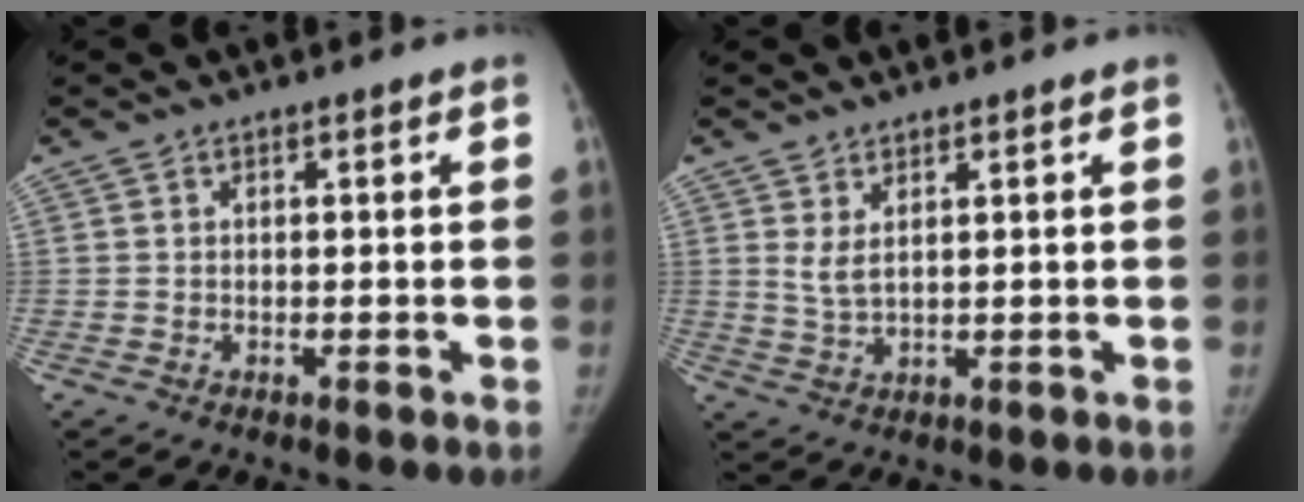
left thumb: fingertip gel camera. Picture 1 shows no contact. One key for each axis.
{"total": 3.1, "fx": 1.5, "fy": 1.0, "fz": 2.5, "tx": -0.049, "ty": -0.012, "tz": 0.036}